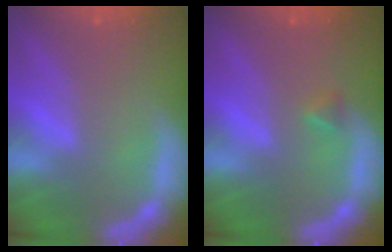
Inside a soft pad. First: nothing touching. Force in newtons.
{"total": 0.9}